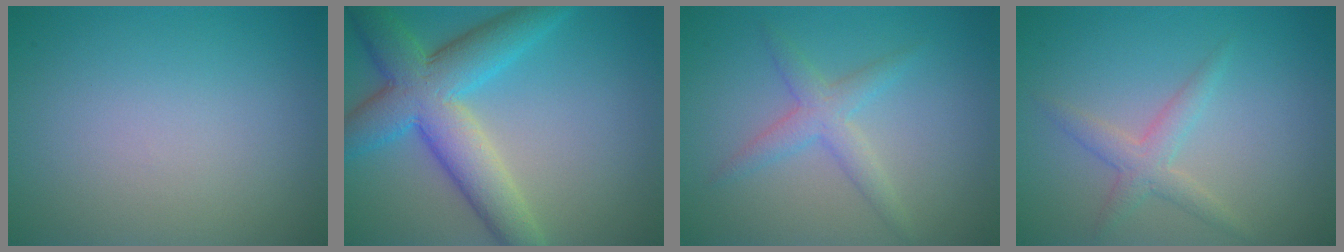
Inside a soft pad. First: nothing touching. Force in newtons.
{"total": 8.3, "press": 8.3, "slide": 0.4}
{"total": 2.5, "press": 2.5, "slide": 0.1}
{"total": 2.2, "press": 2.2, "slide": 0.1}